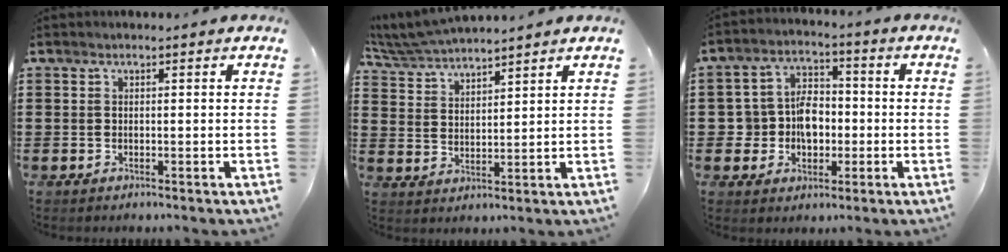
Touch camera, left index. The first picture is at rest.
{"total": 5.7, "force": [5.6, 0.2, 1.2], "torque": [-0.045, -0.020, 0.101]}
{"total": 6.4, "force": [-1.0, 5.5, 3.2], "torque": [-0.082, 0.013, -0.019]}